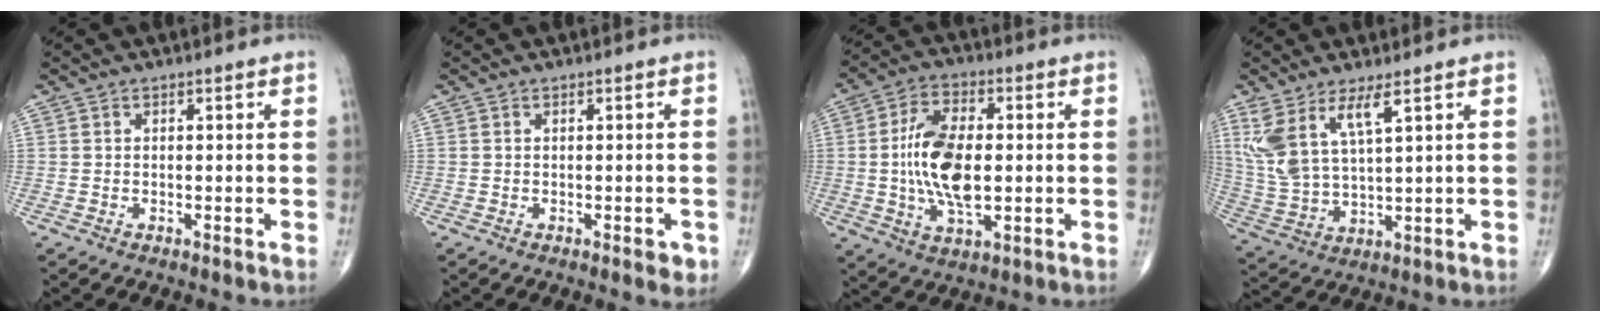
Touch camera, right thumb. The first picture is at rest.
{"total": 1.9, "force": [-0.8, 0.7, 1.6], "torque": [-0.015, -0.002, -0.008]}
{"total": 13.9, "force": [-0.1, 6.9, 12.0], "torque": [-0.227, 0.003, -0.002]}
{"total": 10.5, "force": [5.4, 3.1, 8.4], "torque": [-0.193, -0.026, 0.122]}